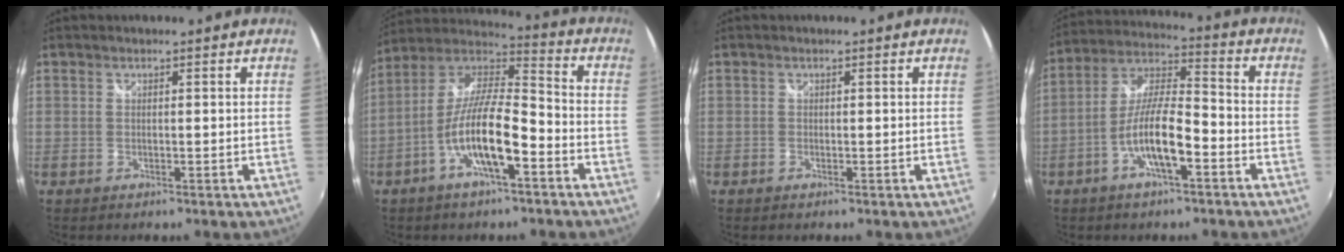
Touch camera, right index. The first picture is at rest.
{"total": 13.7, "force": [-5.8, 3.5, 11.9], "torque": [-0.234, -0.001, -0.109]}
{"total": 0.7, "force": [0.1, -0.7, -0.2], "torque": [0.008, -0.002, -0.004]}
{"total": 10.9, "force": [-4.8, 2.7, 9.5], "torque": [-0.196, 0.003, -0.088]}